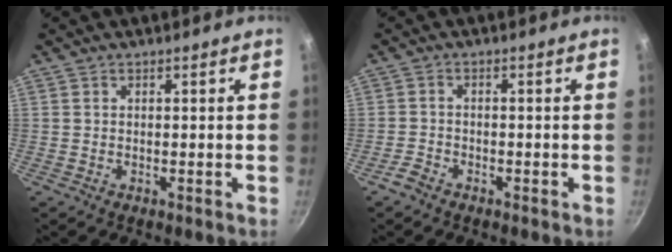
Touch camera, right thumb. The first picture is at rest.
{"total": 2.3, "force": [-1.9, 1.1, 0.8], "torque": [-0.026, 0.016, -0.037]}